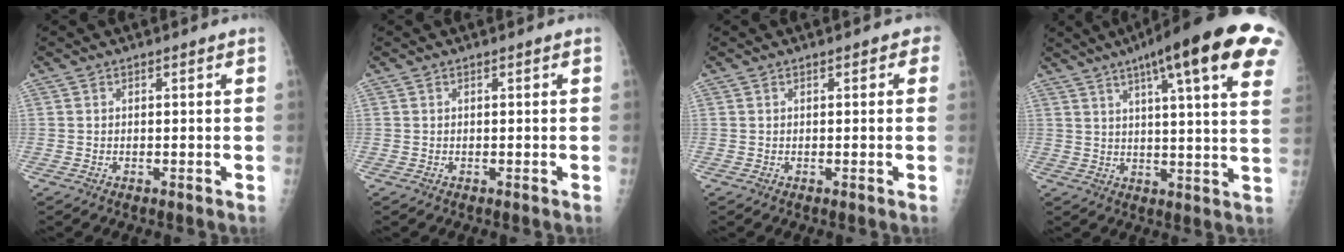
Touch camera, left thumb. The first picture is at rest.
{"total": 0.0}
{"total": 1.5, "force": [0.6, 0.9, 1.0], "torque": [0.004, 0.003, 0.003]}
{"total": 23.7, "force": [13.0, 3.8, 19.5], "torque": [-0.265, -0.009, 0.162]}